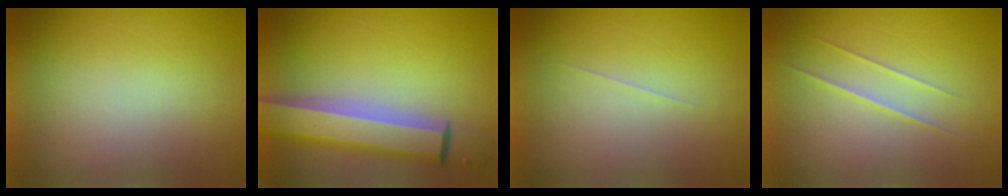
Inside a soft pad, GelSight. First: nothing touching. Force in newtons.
{"total": 7.9}
{"total": 1.2}
{"total": 1.6}